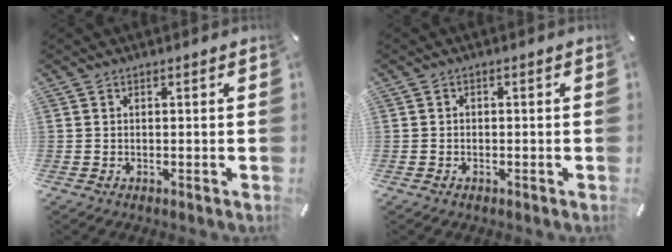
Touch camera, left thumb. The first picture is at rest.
{"total": 1.0, "force": [-0.5, 0.9, 0.3], "torque": [-0.005, 0.004, -0.013]}